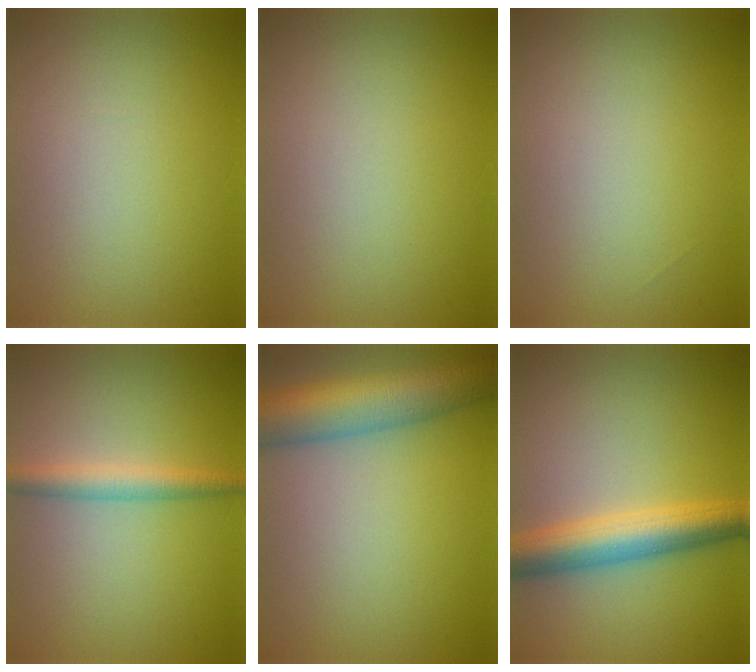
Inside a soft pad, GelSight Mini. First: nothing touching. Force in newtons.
{"total": 0.0}
{"total": 0.0}
{"total": 2.5, "press": 2.5, "slide": 0.1}
{"total": 8.4, "press": 8.4, "slide": 0.3}
{"total": 5.7, "press": 5.7, "slide": 0.1}